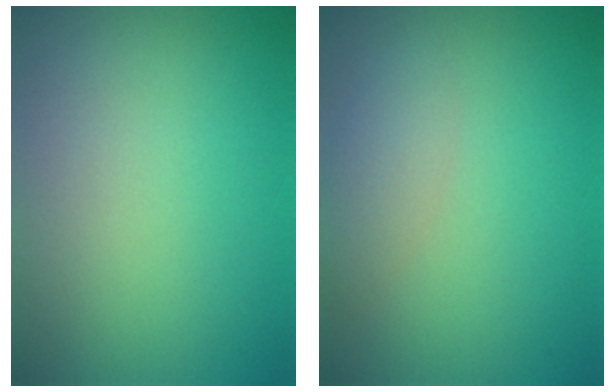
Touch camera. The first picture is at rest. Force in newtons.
{"total": 2.0, "press": 2.0, "slide": 0.0}